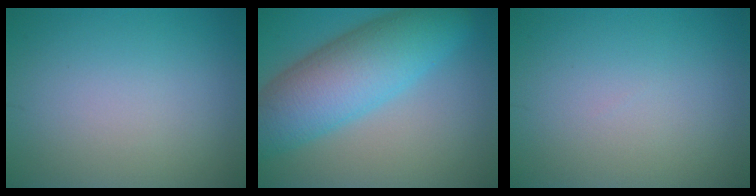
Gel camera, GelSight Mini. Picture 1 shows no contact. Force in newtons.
{"total": 9.6, "press": 9.6, "slide": 0.1}
{"total": 0.0}